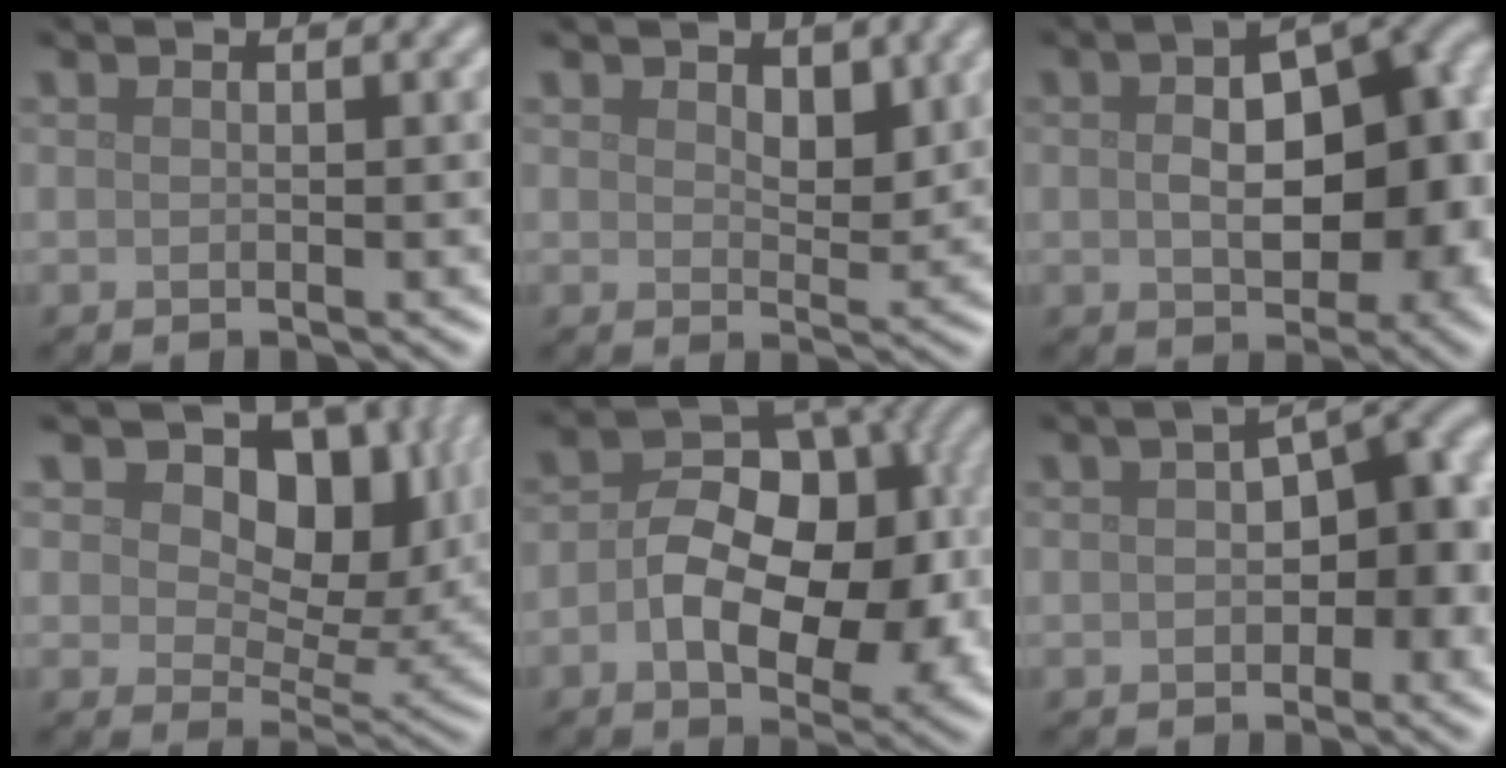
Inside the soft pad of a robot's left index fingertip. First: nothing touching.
{"total": 2.6, "force": [1.1, 1.5, 1.8], "torque": [-0.029, -0.007, 0.018]}
{"total": 11.3, "force": [0.0, 6.5, 9.3], "torque": [-0.110, 0.005, 0.004]}
{"total": 11.7, "force": [4.2, 7.2, 8.2], "torque": [-0.111, 0.000, 0.064]}
{"total": 11.0, "force": [-0.7, 6.7, 8.6], "torque": [-0.133, -0.001, -0.009]}
{"total": 9.0, "force": [0.7, 4.8, 7.6], "torque": [-0.087, 0.015, 0.006]}